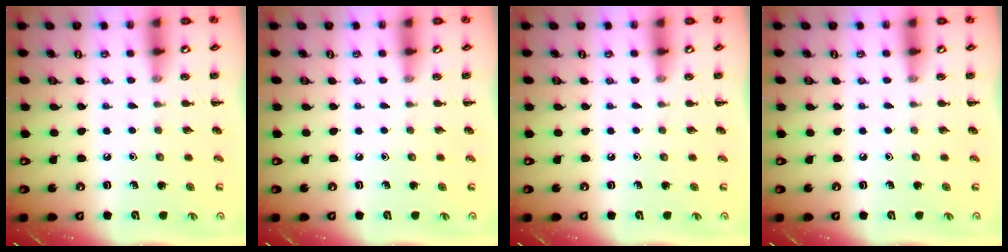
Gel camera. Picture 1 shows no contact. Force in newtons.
{"total": 0.0}
{"total": 0.0}
{"total": 0.0}